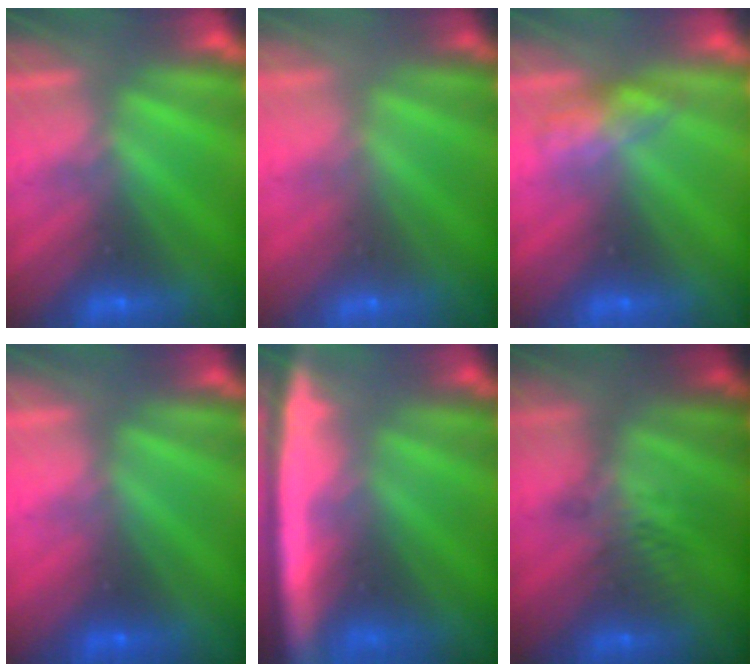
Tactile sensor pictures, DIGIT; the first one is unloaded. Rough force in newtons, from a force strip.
{"total": 9.4}
{"total": 2.7}
{"total": 2.9}
{"total": 6.7}
{"total": 2.6}